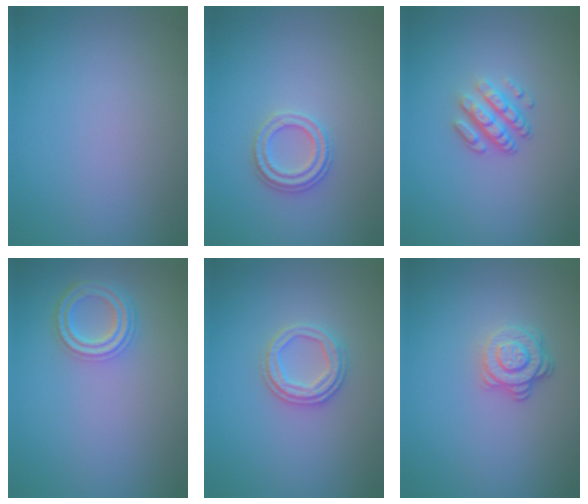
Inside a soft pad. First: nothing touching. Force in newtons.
{"total": 2.3, "press": 2.2, "slide": 0.8}
{"total": 3.2, "press": 2.3, "slide": 2.2}
{"total": 3.6, "press": 2.9, "slide": 2.1}
{"total": 2.6, "press": 2.5, "slide": 0.7}
{"total": 2.9, "press": 2.5, "slide": 1.6}